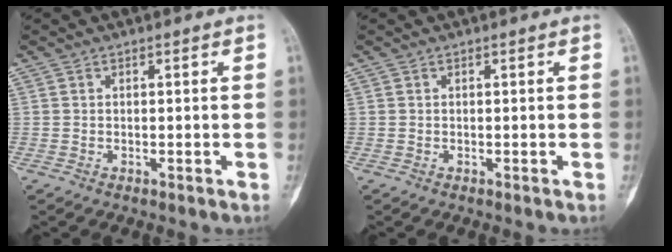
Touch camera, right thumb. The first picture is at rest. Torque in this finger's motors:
{"motor_torque": [0.20, -0.22, 0.18, 0.00, 0.00]}